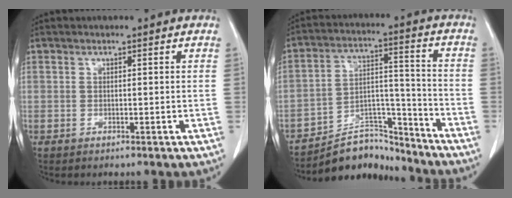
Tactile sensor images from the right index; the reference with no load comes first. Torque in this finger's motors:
{"motor_torque": [-0.85, -0.79, -0.68, -0.20]}